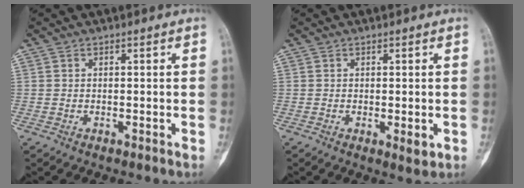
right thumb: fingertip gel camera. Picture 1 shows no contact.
{"total": 2.3, "force": [-0.4, 0.8, 2.1], "torque": [-0.025, -0.006, -0.001]}